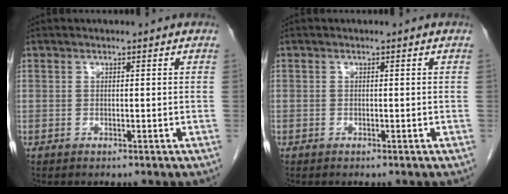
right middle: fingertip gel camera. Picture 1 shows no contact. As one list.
[{"total": 0.0}]